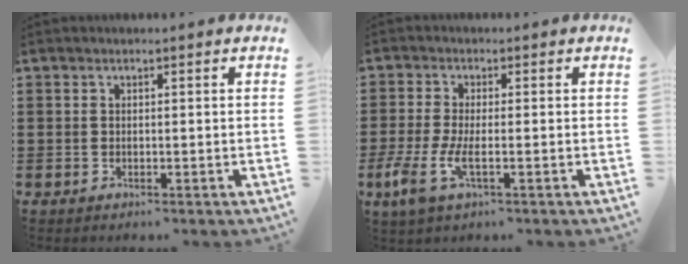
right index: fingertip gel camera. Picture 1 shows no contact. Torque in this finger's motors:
{"motor_torque": [1.09, 1.05, 0.64, 0.12]}